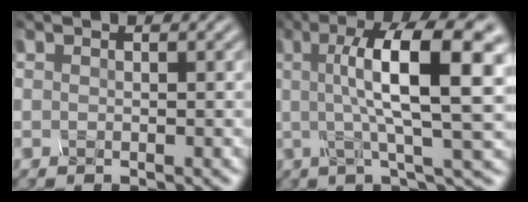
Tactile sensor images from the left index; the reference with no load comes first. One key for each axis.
{"total": 11.3, "fx": 1.6, "fy": 2.8, "fz": 10.9, "tx": -0.148, "ty": 0.010, "tz": 0.022}